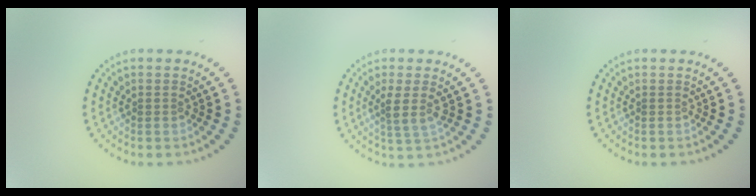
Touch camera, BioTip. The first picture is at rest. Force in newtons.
{"total": 2.1, "press": 1.6, "slide": 1.3}
{"total": 0.0}